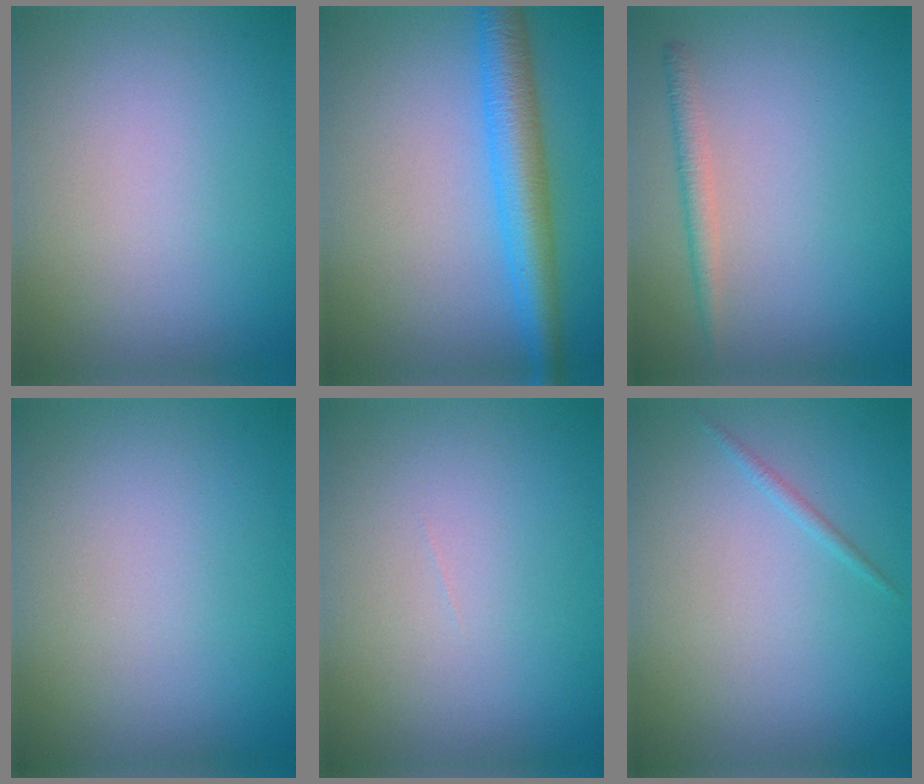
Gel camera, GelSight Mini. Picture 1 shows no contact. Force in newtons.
{"total": 5.1, "press": 5.1, "slide": 0.1}
{"total": 1.6, "press": 1.6, "slide": 0.0}
{"total": 0.0}
{"total": 0.0}
{"total": 0.7, "press": 0.7, "slide": 0.1}